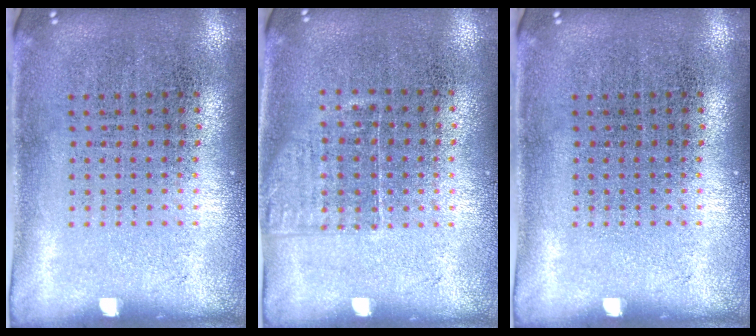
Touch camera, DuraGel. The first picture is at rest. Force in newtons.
{"total": 1.2, "press": 1.0, "slide": 0.7}
{"total": 0.0}